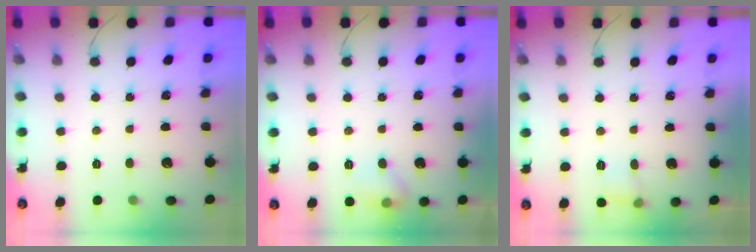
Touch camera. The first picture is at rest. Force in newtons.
{"total": 6.3, "press": 6.2, "slide": 1.4}
{"total": 5.4, "press": 5.1, "slide": 1.6}